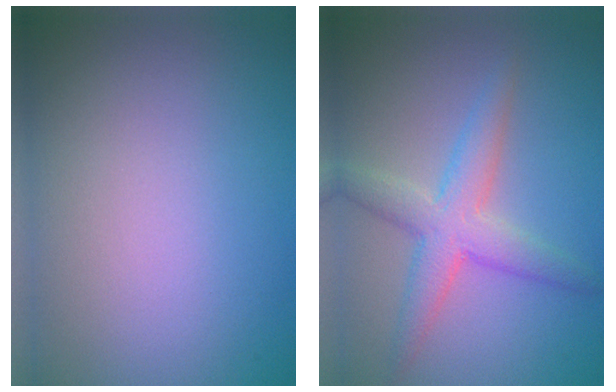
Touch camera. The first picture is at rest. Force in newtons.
{"total": 4.1, "press": 4.1, "slide": 0.1}